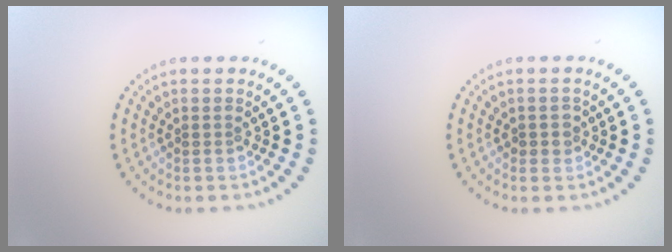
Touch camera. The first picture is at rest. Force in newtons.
{"total": 1.2, "press": 1.1, "slide": 0.3}